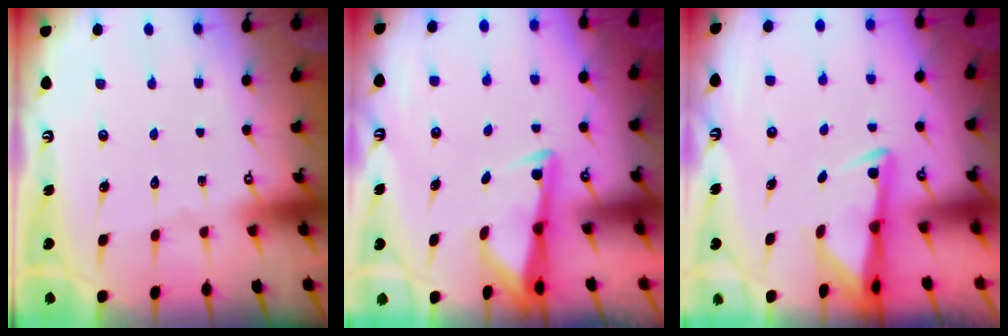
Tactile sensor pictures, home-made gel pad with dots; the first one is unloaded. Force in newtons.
{"total": 2.9, "press": 2.8, "slide": 0.5}
{"total": 2.9, "press": 2.8, "slide": 0.6}